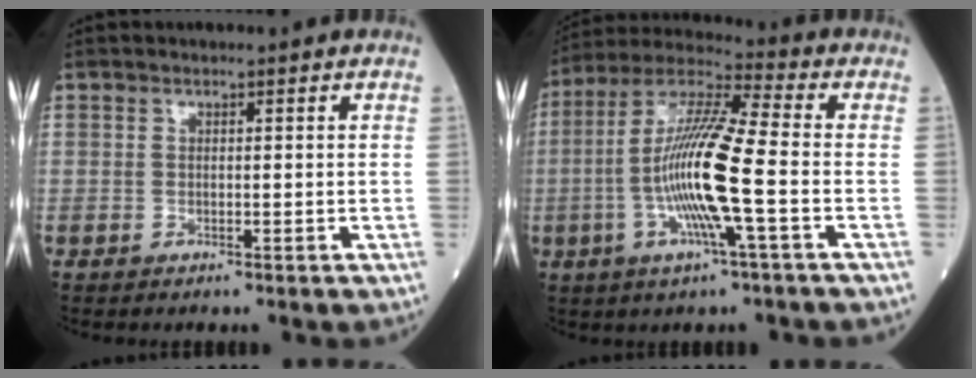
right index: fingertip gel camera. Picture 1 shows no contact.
{"total": 14.3, "force": [-2.7, 0.5, 14.0], "torque": [-0.280, 0.001, -0.056]}